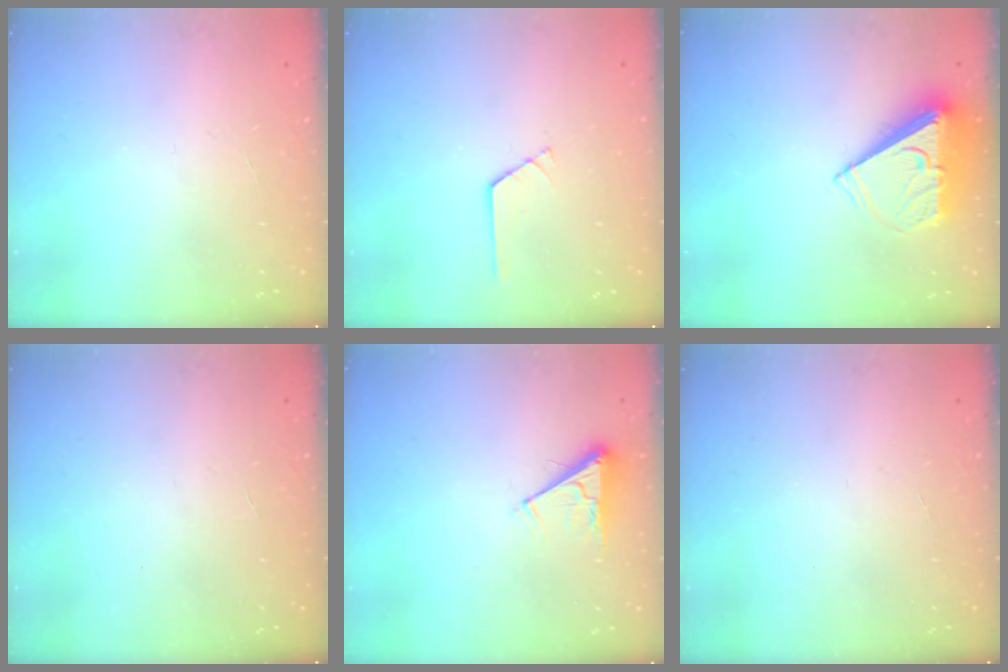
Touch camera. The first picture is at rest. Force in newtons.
{"total": 0.7, "press": 0.6, "slide": 0.1}
{"total": 8.8, "press": 8.8, "slide": 0.5}
{"total": 0.0}
{"total": 4.4, "press": 4.4, "slide": 0.8}
{"total": 0.0}